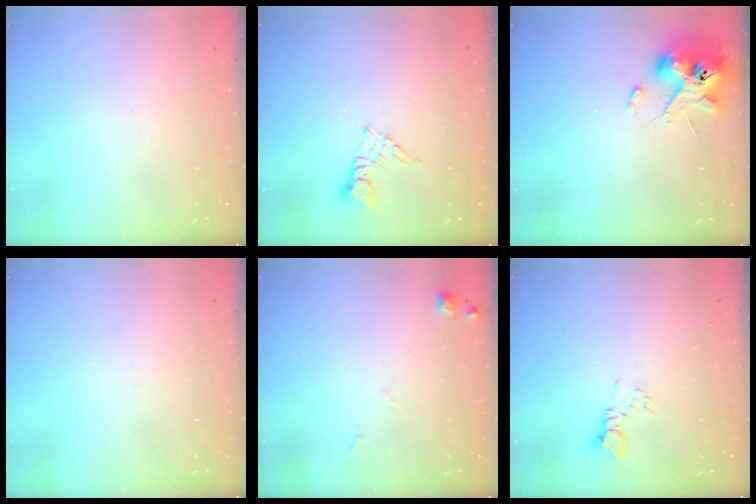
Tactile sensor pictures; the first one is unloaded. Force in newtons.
{"total": 3.4, "press": 3.4, "slide": 0.4}
{"total": 13.4, "press": 13.2, "slide": 1.8}
{"total": 0.0}
{"total": 6.6, "press": 6.5, "slide": 1.1}
{"total": 2.2, "press": 2.2, "slide": 0.2}